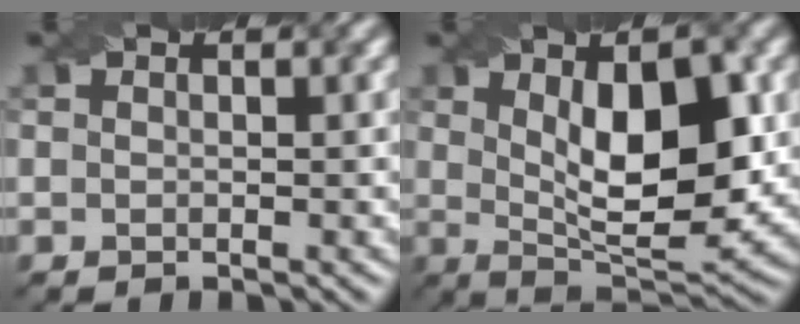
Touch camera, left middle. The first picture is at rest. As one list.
[{"total": 10.1, "force": [1.8, 3.7, 9.2], "torque": [-0.137, -0.001, 0.031]}]